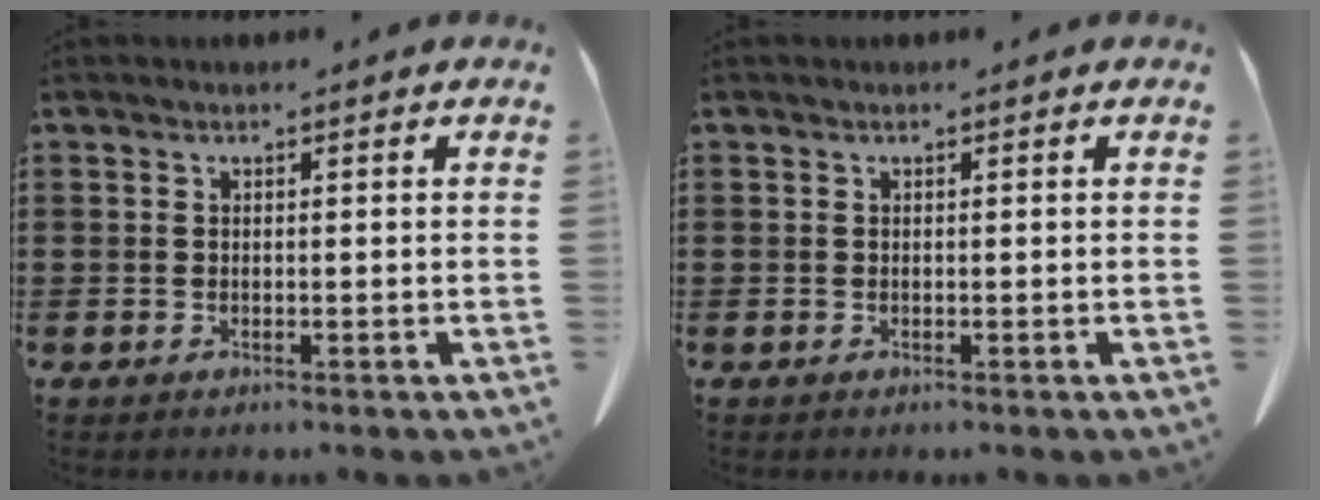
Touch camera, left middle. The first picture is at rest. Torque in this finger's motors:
{"motor_torque": [0.02, 0.02, -0.09, 0.01]}